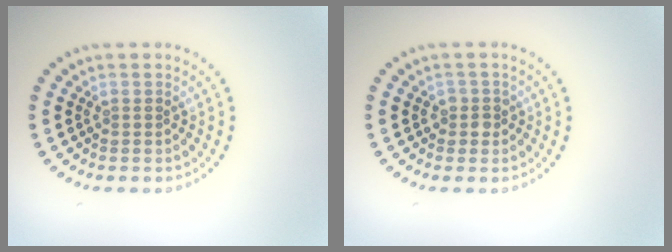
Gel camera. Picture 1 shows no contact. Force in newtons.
{"total": 1.3, "press": 1.1, "slide": 0.6}